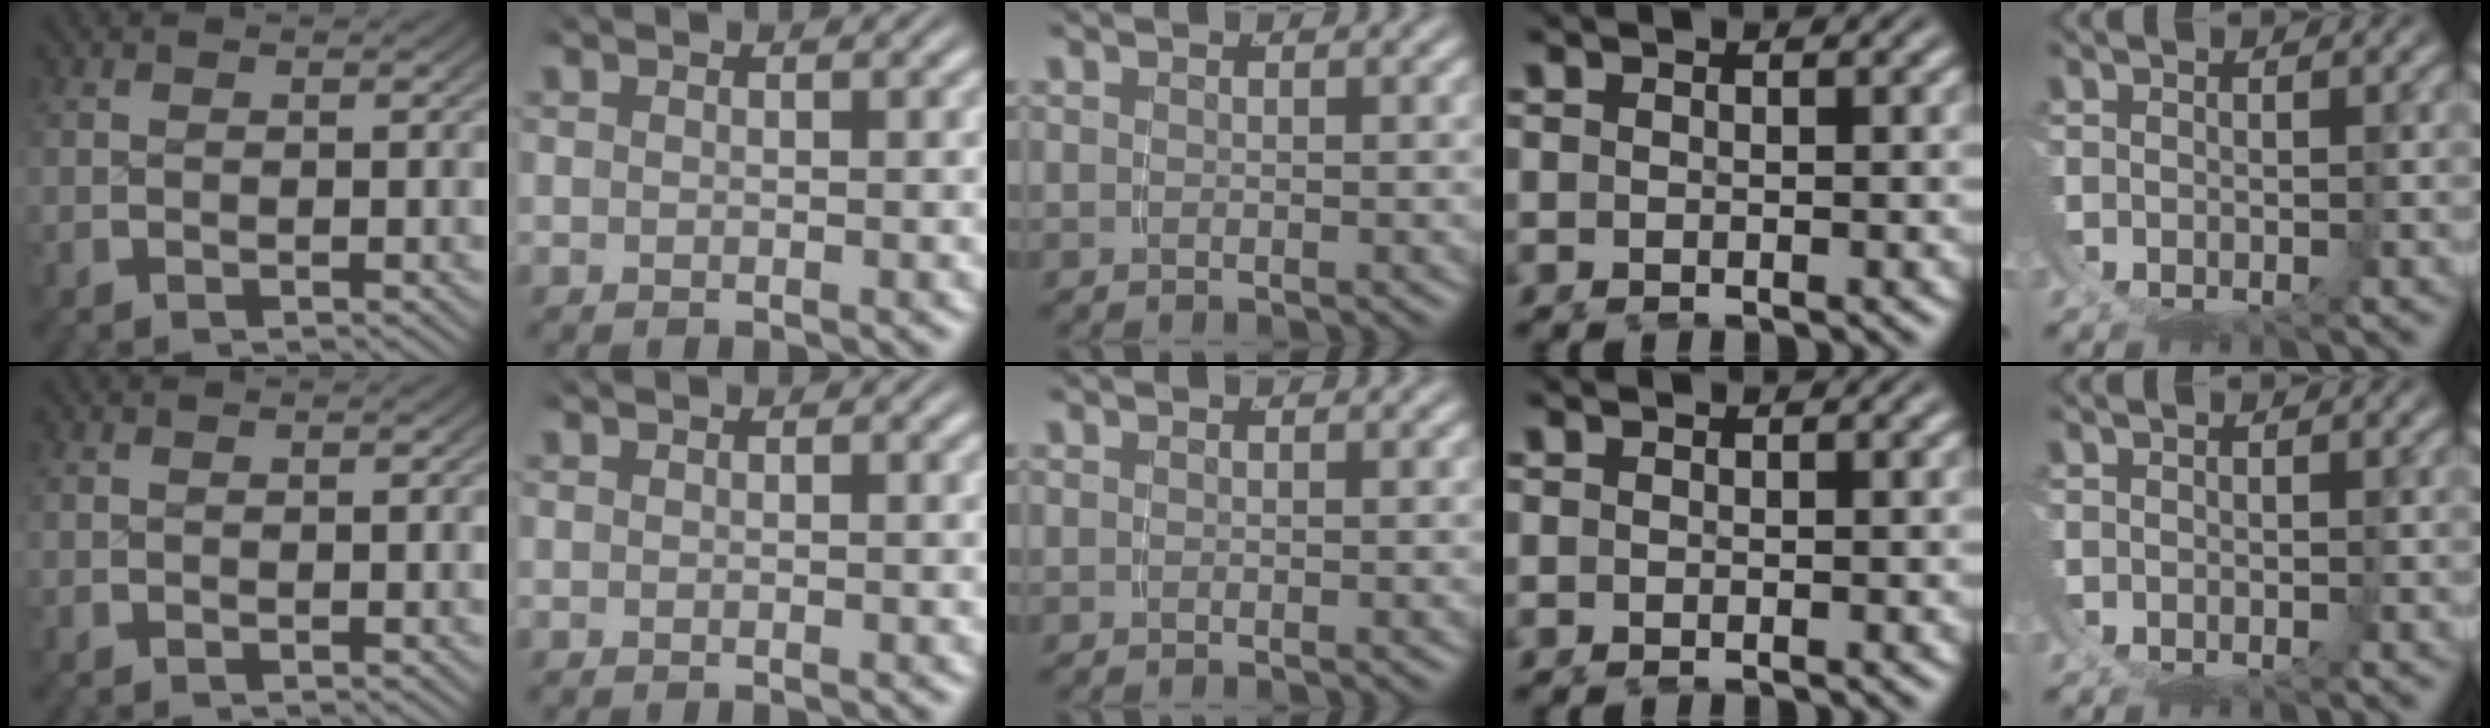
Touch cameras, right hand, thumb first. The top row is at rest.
{}